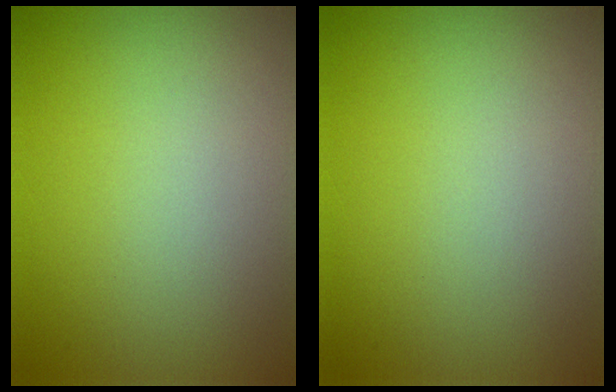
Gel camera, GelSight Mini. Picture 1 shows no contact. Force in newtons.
{"total": 0.0}